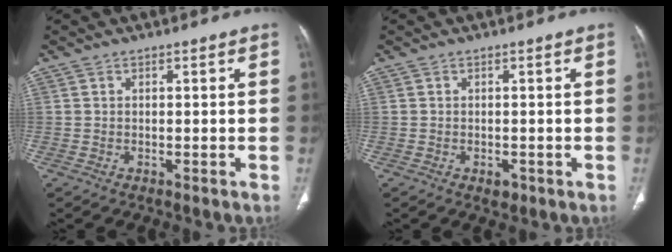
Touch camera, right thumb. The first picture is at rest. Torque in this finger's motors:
{"motor_torque": [2.07, 2.10, 0.25, -0.25, 0.05]}